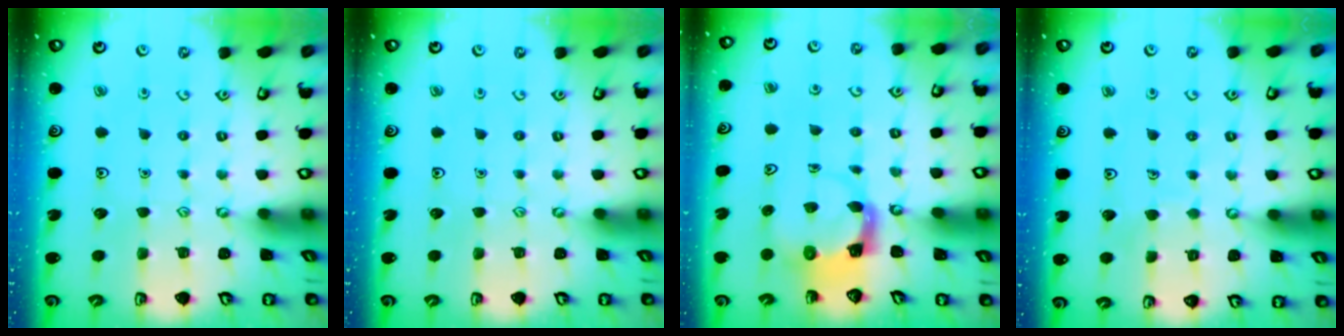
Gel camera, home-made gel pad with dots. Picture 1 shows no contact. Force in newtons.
{"total": 0.0}
{"total": 3.9, "press": 3.9, "slide": 0.6}
{"total": 2.2, "press": 2.2, "slide": 0.1}